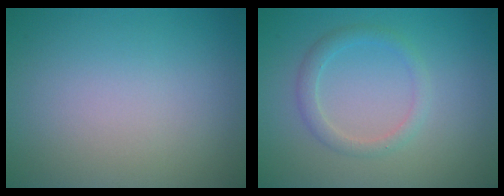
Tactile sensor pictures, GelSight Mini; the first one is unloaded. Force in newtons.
{"total": 1.9, "press": 1.9, "slide": 0.1}